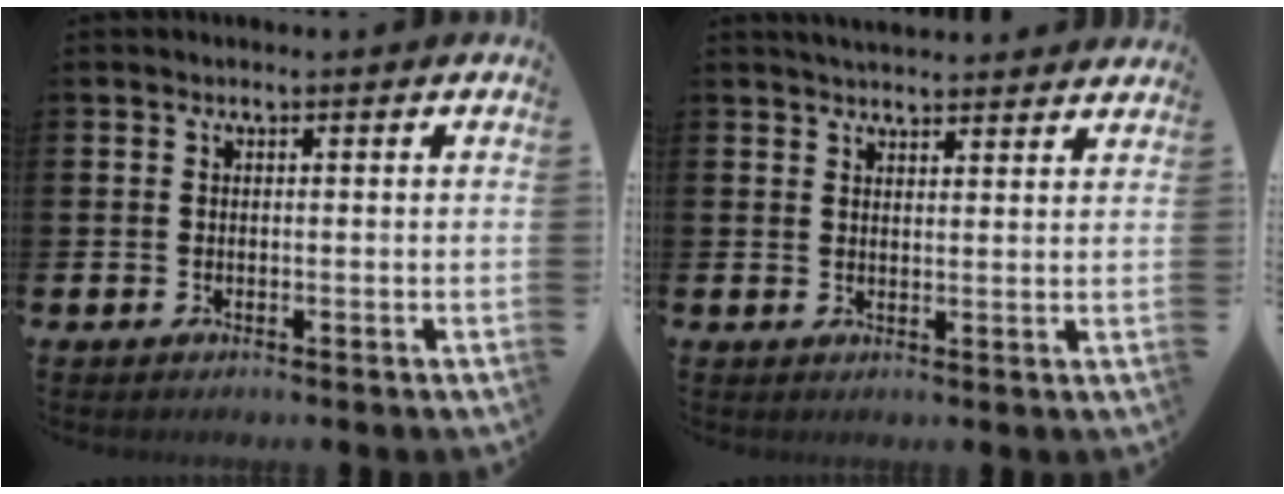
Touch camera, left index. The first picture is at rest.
{"total": 3.5, "force": [3.5, 0.2, 0.2], "torque": [-0.009, -0.018, 0.063]}